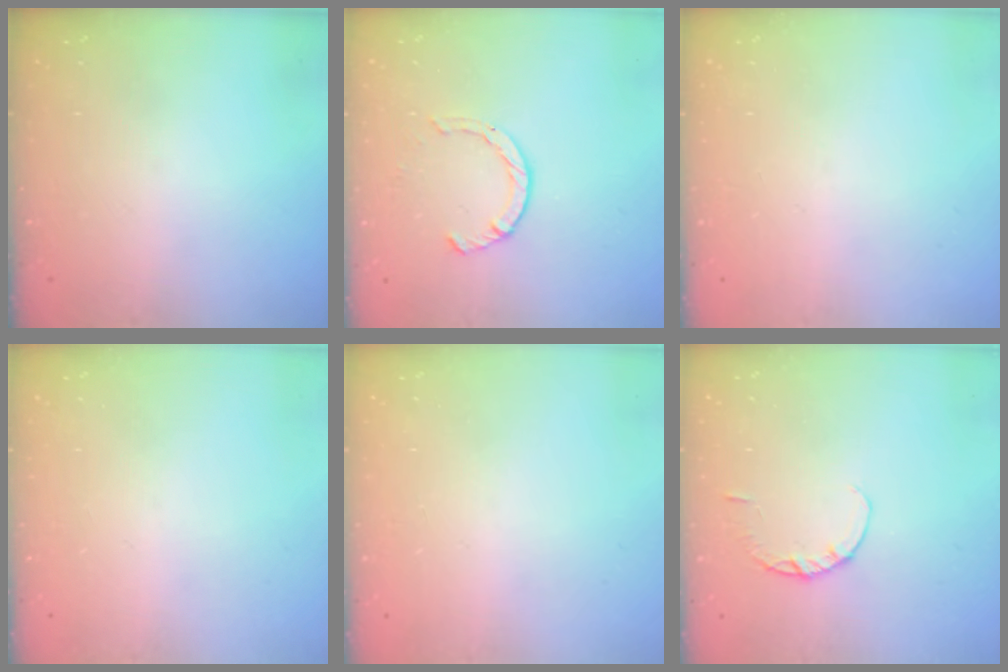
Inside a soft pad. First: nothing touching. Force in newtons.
{"total": 2.4, "press": 2.4, "slide": 0.2}
{"total": 0.0}
{"total": 0.0}
{"total": 2.6, "press": 2.6, "slide": 0.2}
{"total": 2.9, "press": 2.8, "slide": 0.4}